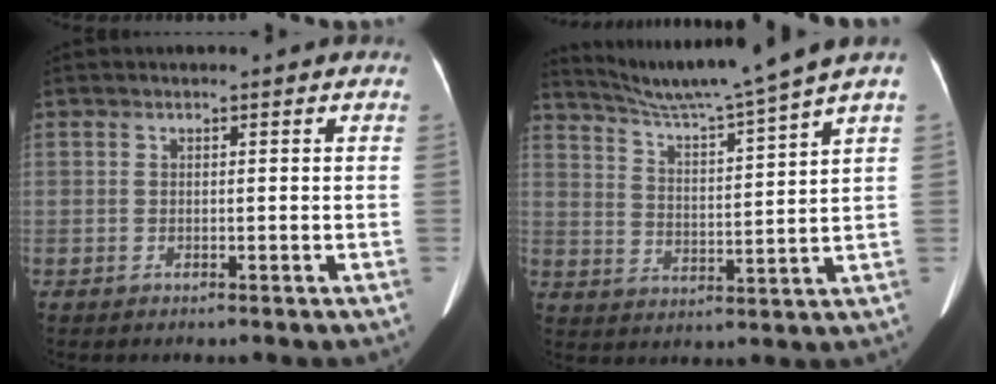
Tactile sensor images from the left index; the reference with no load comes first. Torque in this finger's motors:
{"motor_torque": [0.12, -1.16, 0.02, 0.05]}